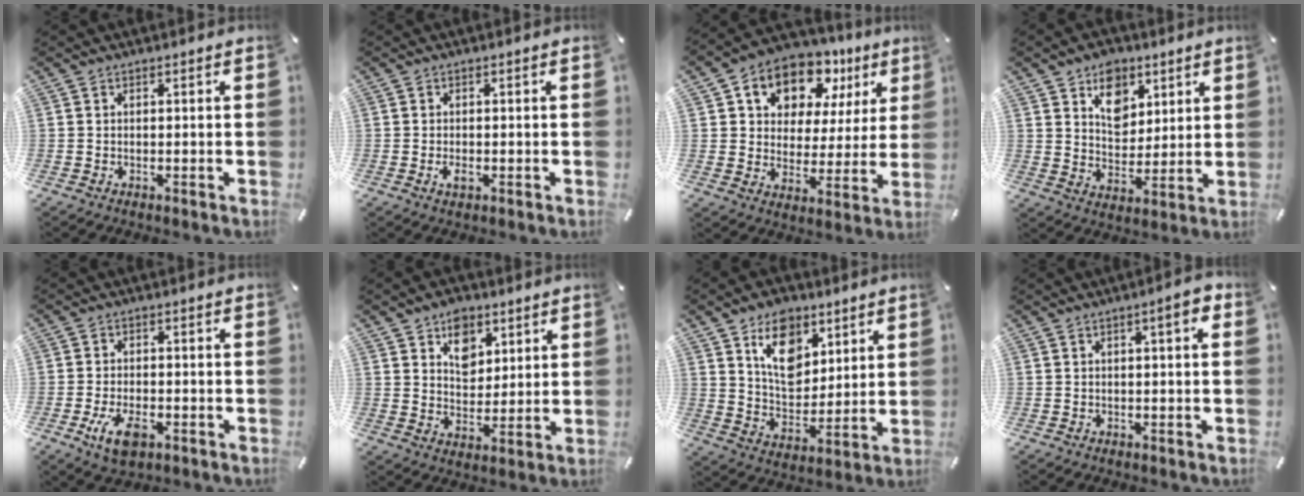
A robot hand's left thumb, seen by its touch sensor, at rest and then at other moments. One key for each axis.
{"total": 1.9, "fx": -0.5, "fy": 1.0, "fz": 1.5, "tx": -0.028, "ty": 0.001, "tz": -0.010}
{"total": 12.6, "fx": 7.8, "fy": 8.6, "fz": 5.0, "tx": -0.089, "ty": -0.051, "tz": 0.143}
{"total": 9.6, "fx": 5.2, "fy": 7.3, "fz": 3.4, "tx": -0.039, "ty": -0.029, "tz": 0.092}
{"total": 6.7, "fx": -2.7, "fy": 3.6, "fz": 4.9, "tx": -0.100, "ty": 0.001, "tz": -0.052}
{"total": 8.3, "fx": 4.6, "fy": 6.2, "fz": 2.9, "tx": -0.032, "ty": -0.022, "tz": 0.081}
{"total": 12.2, "fx": 6.7, "fy": 8.7, "fz": 5.4, "tx": -0.081, "ty": -0.032, "tz": 0.123}
{"total": 3.9, "fx": 1.0, "fy": 1.0, "fz": 3.6, "tx": -0.053, "ty": 0.000, "tz": 0.011}